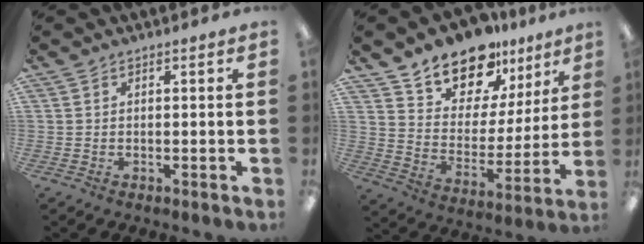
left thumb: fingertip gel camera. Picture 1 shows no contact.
{"total": 14.9, "force": [12.9, 6.8, 2.8], "torque": [-0.067, -0.110, 0.240]}